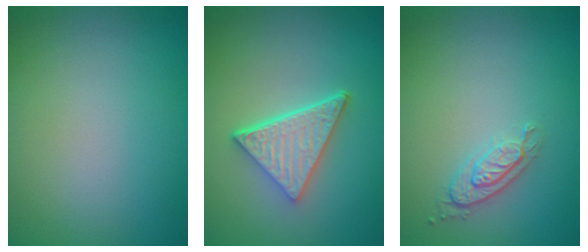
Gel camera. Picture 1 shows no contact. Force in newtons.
{"total": 5.3, "press": 3.9, "slide": 3.6}
{"total": 2.0, "press": 1.8, "slide": 0.9}